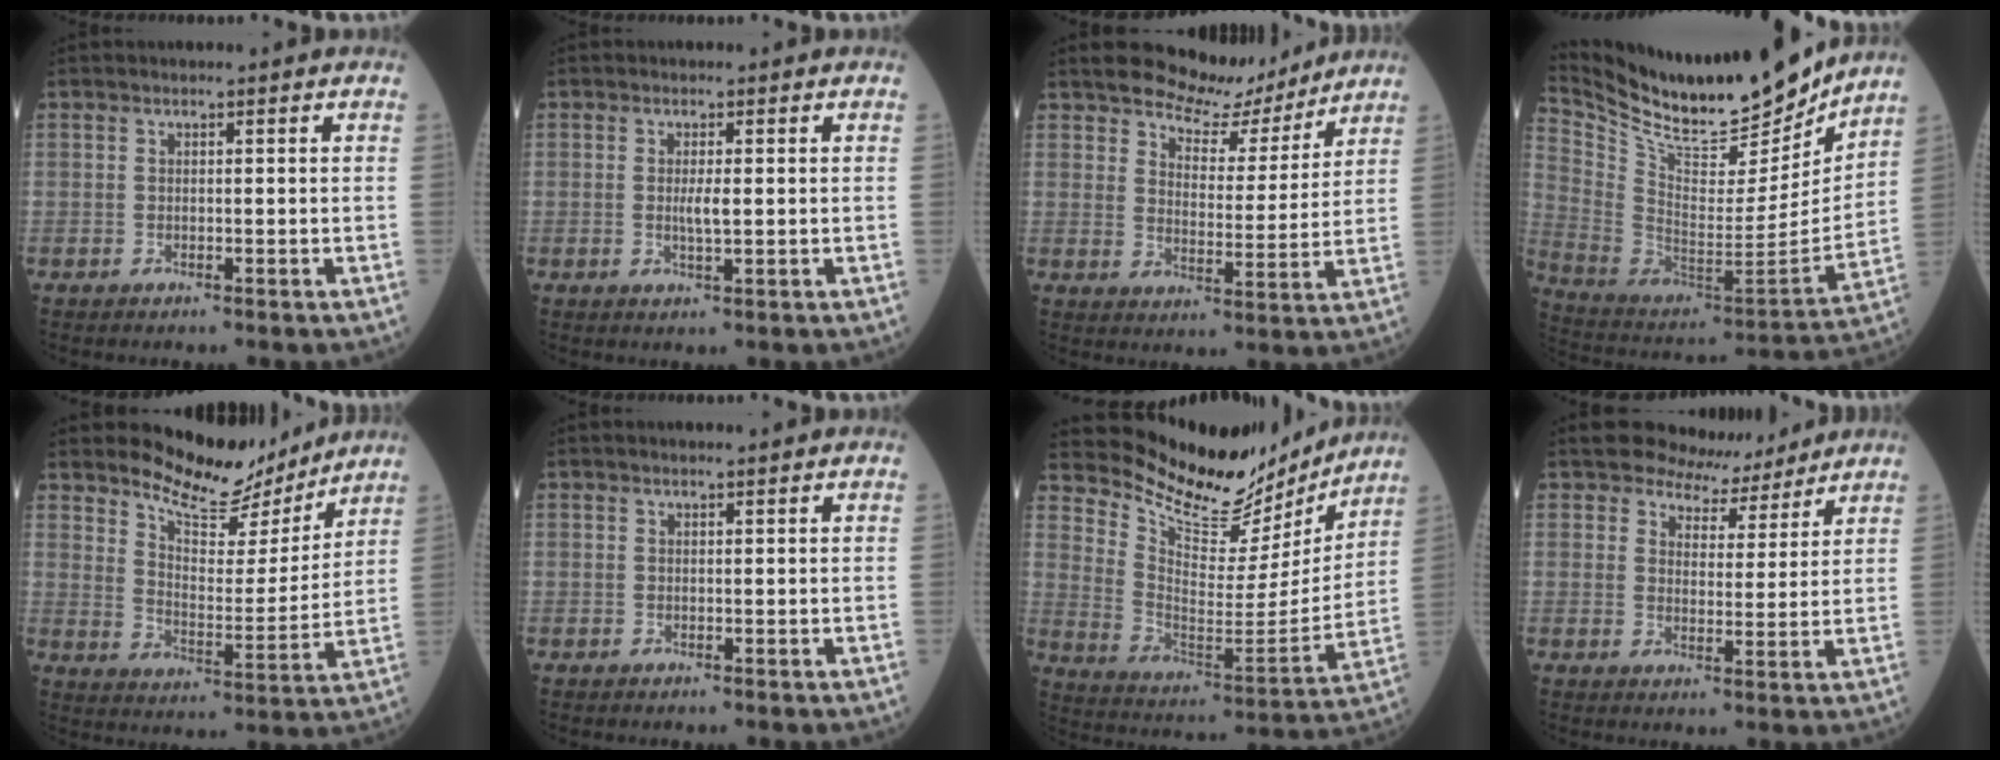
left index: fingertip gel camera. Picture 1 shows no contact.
{"total": 2.0, "force": [0.1, 0.2, 2.0], "torque": [-0.043, -0.003, 0.003]}
{"total": 9.0, "force": [8.4, 2.7, 1.6], "torque": [-0.031, -0.007, 0.125]}
{"total": 24.1, "force": [21.5, 4.4, 9.9], "torque": [-0.195, -0.042, 0.349]}
{"total": 11.7, "force": [10.8, 2.8, 3.4], "torque": [-0.063, -0.017, 0.173]}
{"total": 1.5, "force": [1.4, 0.0, 0.6], "torque": [-0.007, 0.008, 0.024]}
{"total": 18.8, "force": [17.6, 4.4, 5.0], "torque": [-0.097, -0.044, 0.268]}
{"total": 6.2, "force": [5.8, 2.3, 0.0], "torque": [-0.002, 0.000, 0.084]}